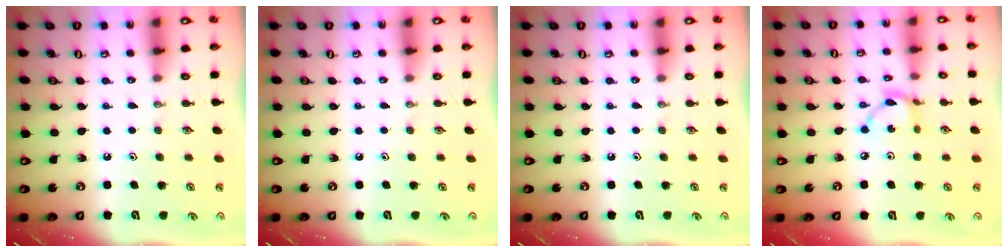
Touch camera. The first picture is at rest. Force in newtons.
{"total": 0.0}
{"total": 0.0}
{"total": 7.4, "press": 7.4, "slide": 0.4}